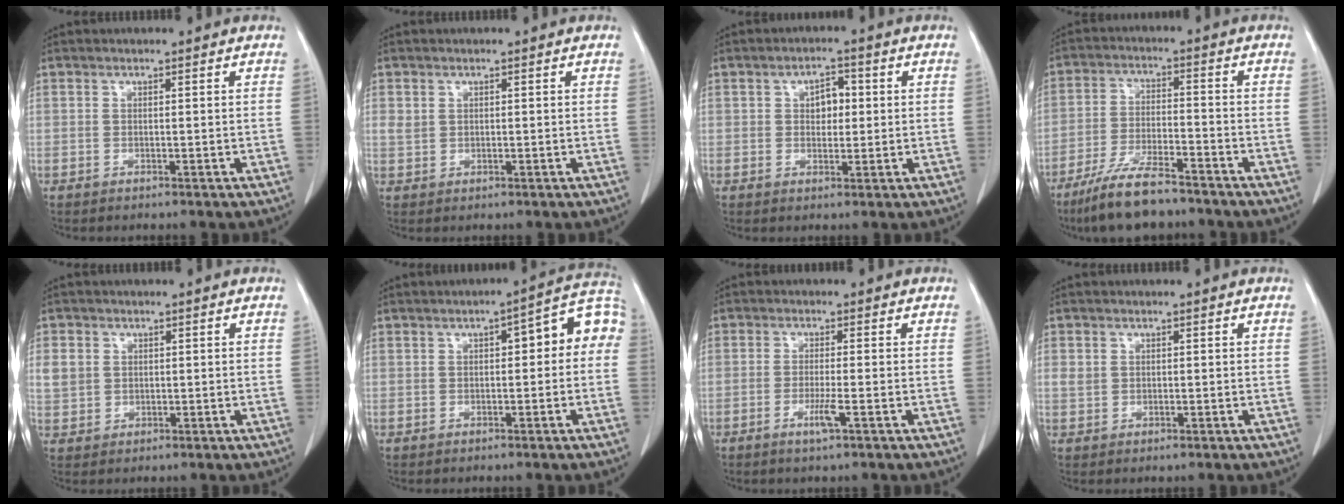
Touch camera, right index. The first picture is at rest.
{"total": 1.6, "force": [0.6, 1.4, 0.6], "torque": [-0.012, 0.007, 0.015]}
{"total": 3.7, "force": [0.6, 2.2, 2.9], "torque": [-0.041, 0.009, 0.010]}
{"total": 10.7, "force": [-8.6, 1.9, 6.1], "torque": [-0.115, -0.025, -0.153]}
{"total": 4.4, "force": [1.0, 4.0, 1.6], "torque": [-0.039, 0.010, 0.028]}
{"total": 8.0, "force": [0.9, 2.6, 7.6], "torque": [-0.094, 0.045, 0.007]}
{"total": 2.9, "force": [-1.3, -0.1, 2.6], "torque": [-0.051, -0.004, -0.024]}
{"total": 1.6, "force": [0.4, 1.4, 0.7], "torque": [-0.017, 0.006, 0.013]}